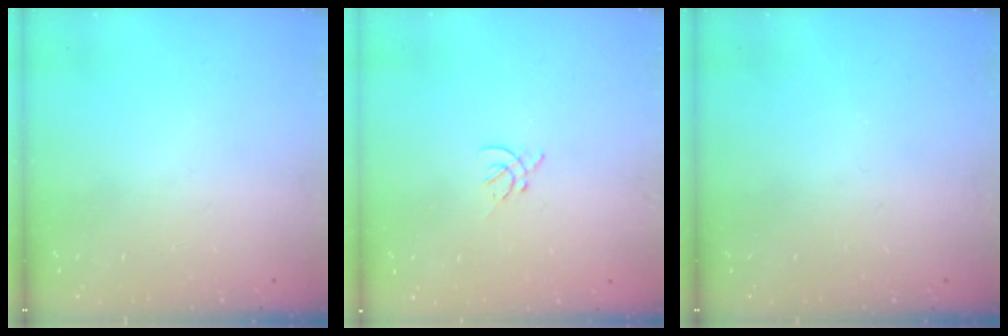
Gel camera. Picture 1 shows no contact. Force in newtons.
{"total": 2.2, "press": 2.1, "slide": 0.6}
{"total": 0.0}